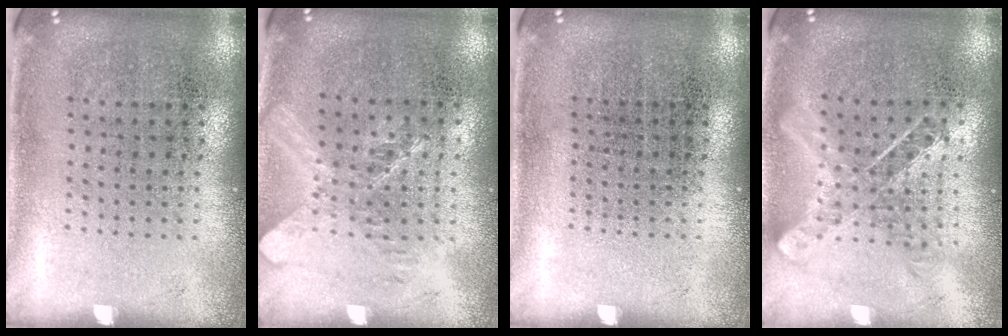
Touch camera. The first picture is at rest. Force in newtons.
{"total": 1.5, "press": 1.3, "slide": 0.7}
{"total": 0.0}
{"total": 1.0, "press": 1.0, "slide": 0.1}